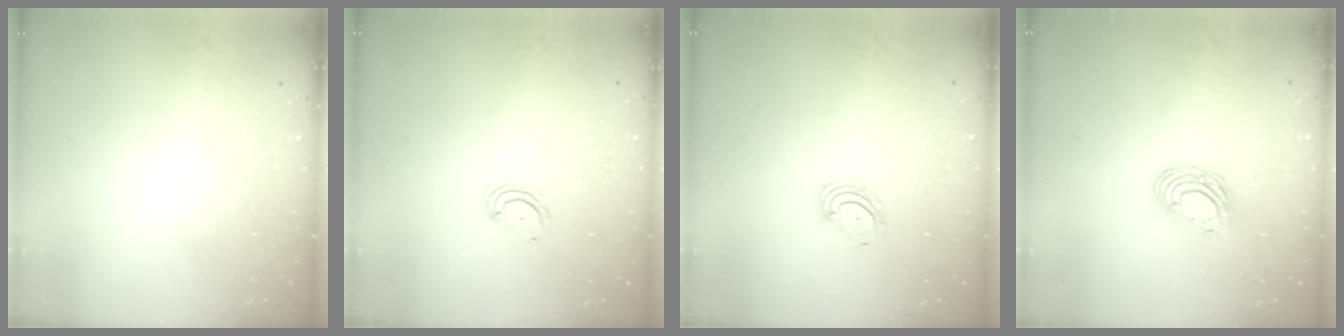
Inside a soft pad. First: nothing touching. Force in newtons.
{"total": 2.3, "press": 2.3, "slide": 0.2}
{"total": 3.9, "press": 3.9, "slide": 0.3}
{"total": 9.9, "press": 9.8, "slide": 0.7}